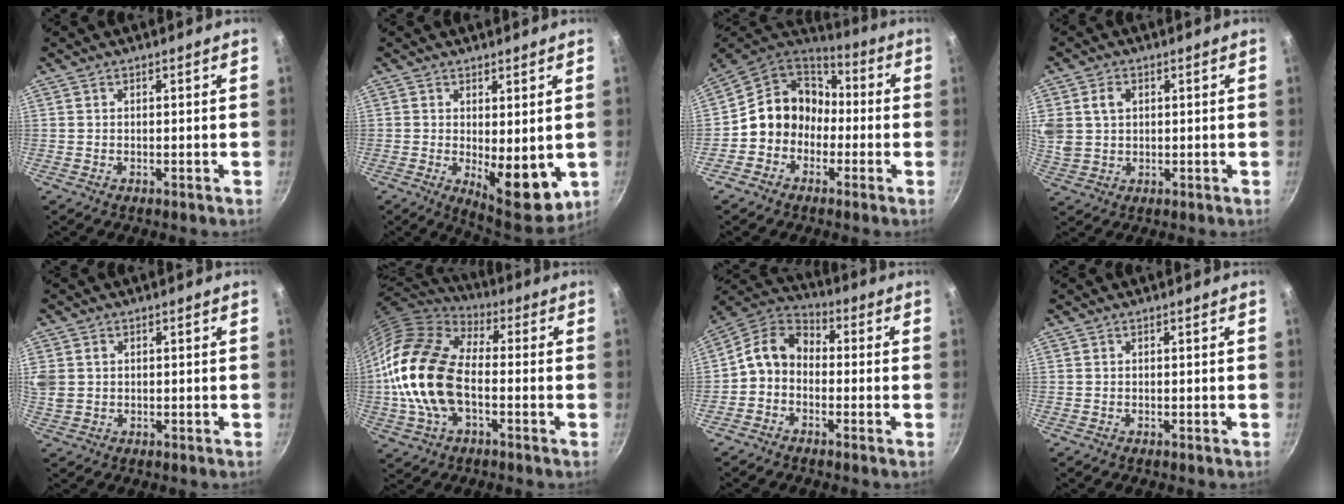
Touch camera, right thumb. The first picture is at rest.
{"total": 10.5, "force": [-0.6, 4.6, 9.4], "torque": [-0.104, -0.019, 0.005]}
{"total": 12.4, "force": [-1.9, 10.9, 5.5], "torque": [-0.048, 0.051, -0.051]}
{"total": 9.2, "force": [2.7, 7.1, 5.2], "torque": [-0.099, 0.001, 0.056]}
{"total": 5.0, "force": [1.1, 4.1, 2.7], "torque": [-0.054, 0.004, 0.026]}
{"total": 19.8, "force": [-2.1, 12.0, 15.7], "torque": [-0.287, 0.028, -0.053]}
{"total": 8.9, "force": [-1.3, 6.9, 5.5], "torque": [-0.085, 0.043, -0.049]}
{"total": 0.0}